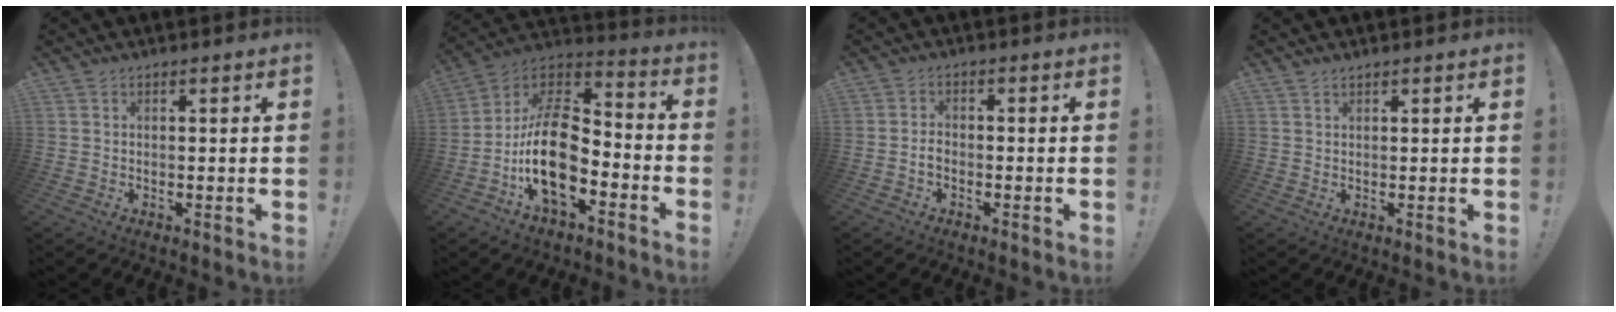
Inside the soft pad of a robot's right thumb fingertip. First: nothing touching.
{"total": 19.3, "force": [-5.6, 11.1, 14.7], "torque": [-0.286, 0.037, -0.089]}
{"total": 2.2, "force": [-1.0, 1.3, 1.4], "torque": [-0.029, 0.011, -0.016]}
{"total": 1.0, "force": [0.9, 0.3, 0.4], "torque": [-0.008, -0.001, 0.018]}